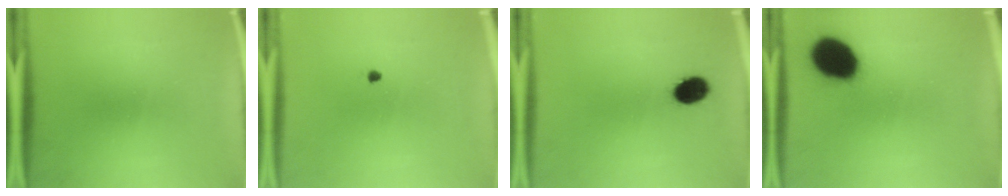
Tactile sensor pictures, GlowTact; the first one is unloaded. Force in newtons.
{"total": 1.0}
{"total": 6.2}
{"total": 16.4}